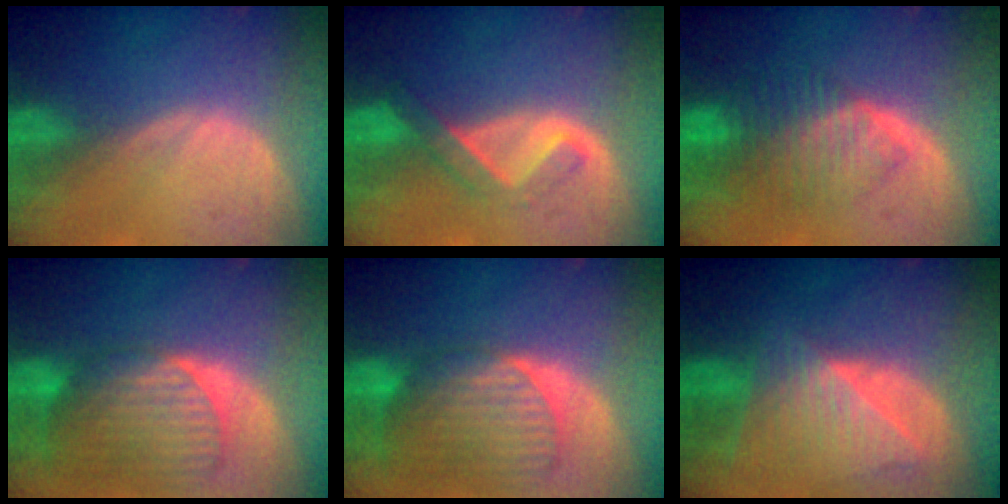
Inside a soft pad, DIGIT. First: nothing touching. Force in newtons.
{"total": 5.2, "press": 4.4, "slide": 2.8}
{"total": 6.7, "press": 6.7, "slide": 0.5}
{"total": 9.7, "press": 8.5, "slide": 4.7}
{"total": 9.7, "press": 8.5, "slide": 4.7}
{"total": 9.2, "press": 8.3, "slide": 4.0}